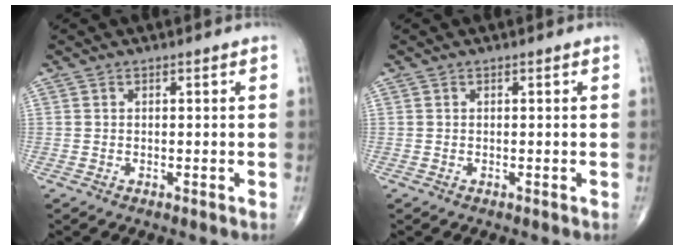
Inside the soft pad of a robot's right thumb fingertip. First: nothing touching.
{"total": 0.0}